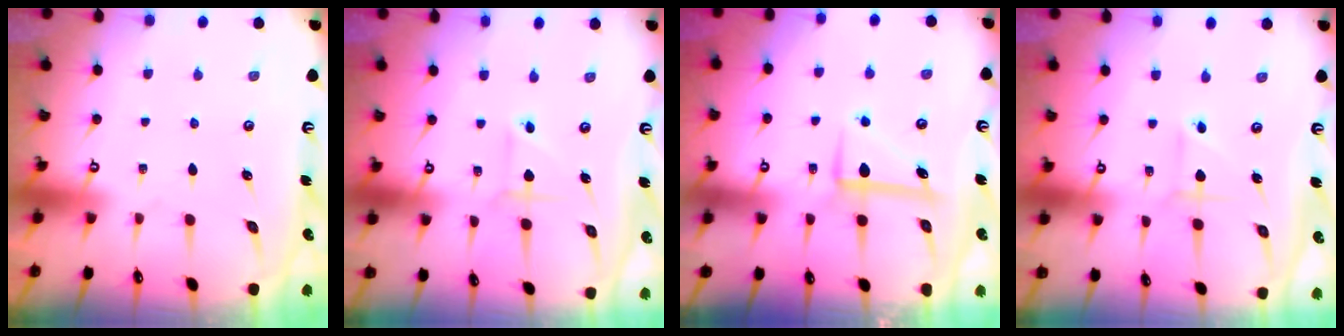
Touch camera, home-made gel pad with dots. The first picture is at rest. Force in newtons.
{"total": 3.0, "press": 3.0, "slide": 0.3}
{"total": 6.7, "press": 6.7, "slide": 0.3}
{"total": 2.9, "press": 2.9, "slide": 0.2}